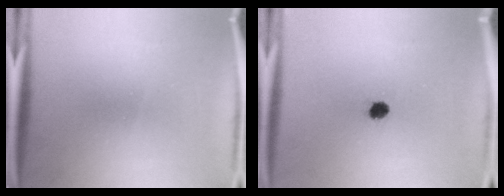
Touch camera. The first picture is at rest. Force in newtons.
{"total": 2.4}